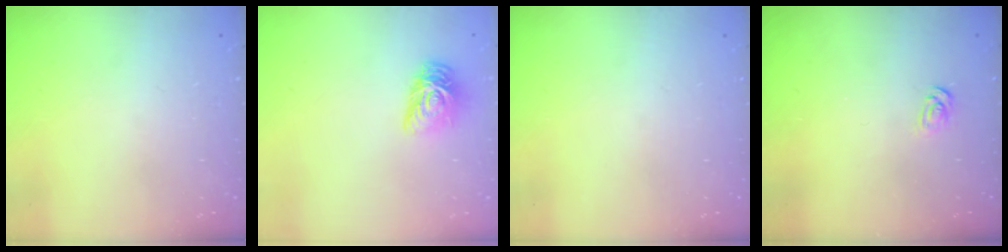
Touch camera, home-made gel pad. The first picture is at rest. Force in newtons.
{"total": 9.4, "press": 9.4, "slide": 0.6}
{"total": 0.0}
{"total": 2.1, "press": 2.1, "slide": 0.2}